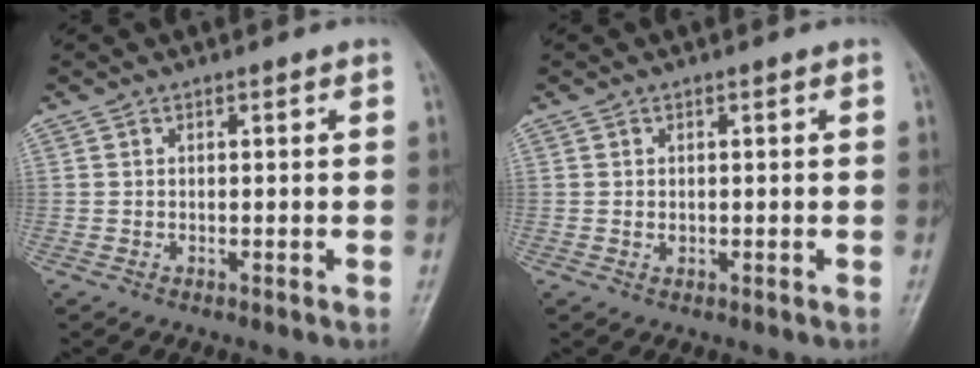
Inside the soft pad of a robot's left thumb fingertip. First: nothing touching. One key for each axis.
{"total": 0.9, "fx": 0.1, "fy": 0.6, "fz": 0.7, "tx": -0.009, "ty": 0.003, "tz": 0.004}